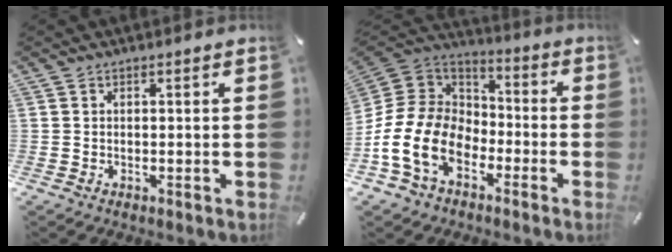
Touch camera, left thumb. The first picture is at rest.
{"total": 15.7, "force": [-7.3, 11.1, 8.5], "torque": [-0.197, 0.022, -0.130]}